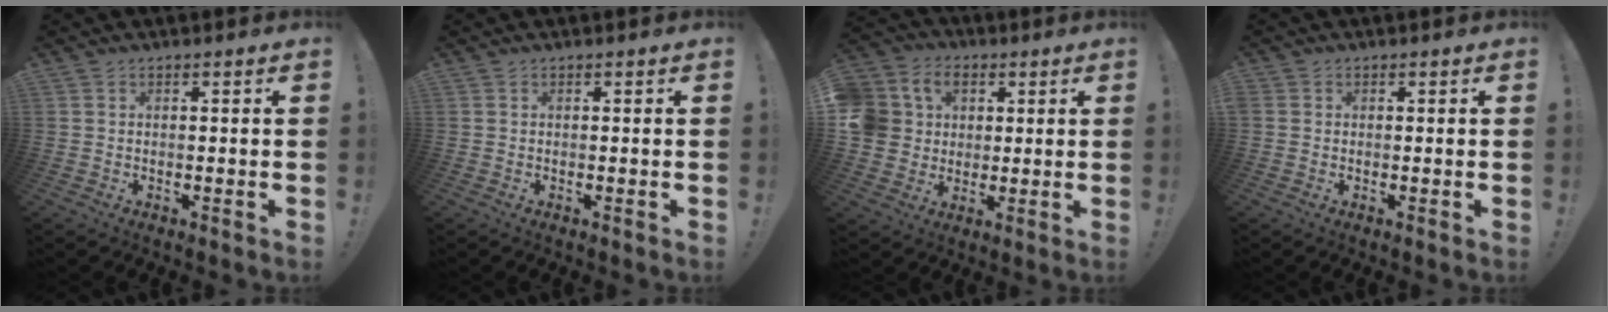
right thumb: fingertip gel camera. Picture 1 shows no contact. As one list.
[{"total": 0.0}, {"total": 10.8, "force": [1.9, 9.9, 3.8], "torque": [-0.073, -0.001, 0.042]}, {"total": 0.7, "force": [0.2, 0.7, 0.2], "torque": [-0.005, 0.003, 0.004]}]